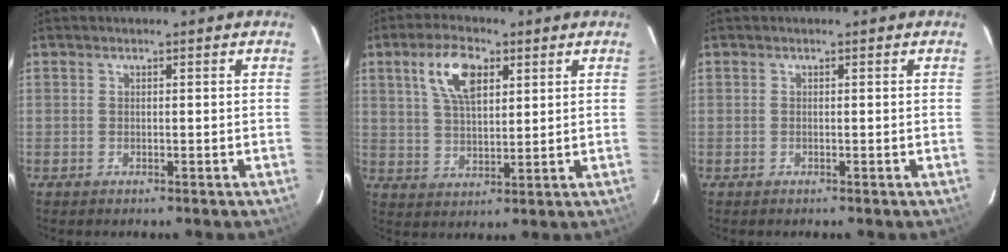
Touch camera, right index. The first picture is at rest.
{"total": 9.2, "force": [4.1, 4.3, 7.1], "torque": [-0.131, 0.017, 0.078]}
{"total": 0.0}